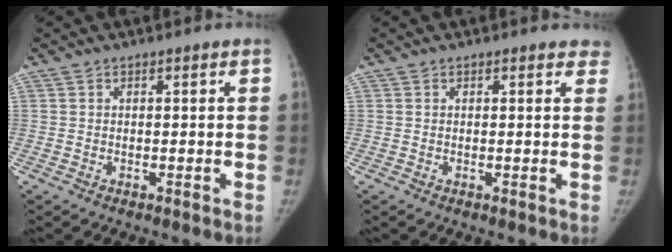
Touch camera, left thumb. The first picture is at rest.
{"total": 2.5, "force": [2.1, 1.1, 0.7], "torque": [0.019, -0.005, 0.008]}